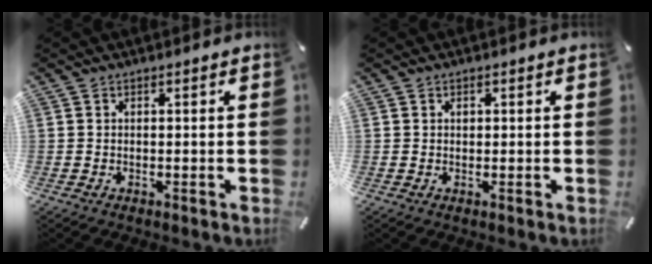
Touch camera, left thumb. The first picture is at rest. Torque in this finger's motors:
{"motor_torque": [0.00, 0.17, -0.08, 0.00, 0.04]}